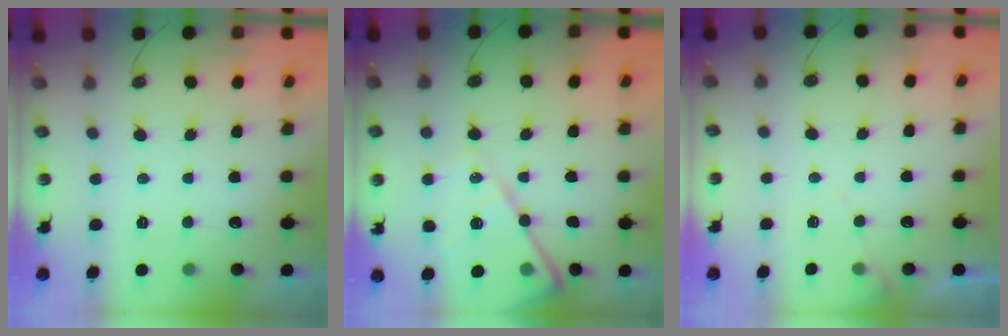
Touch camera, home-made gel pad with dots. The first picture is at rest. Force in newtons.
{"total": 15.0, "press": 14.9, "slide": 1.8}
{"total": 5.2, "press": 5.2, "slide": 0.6}